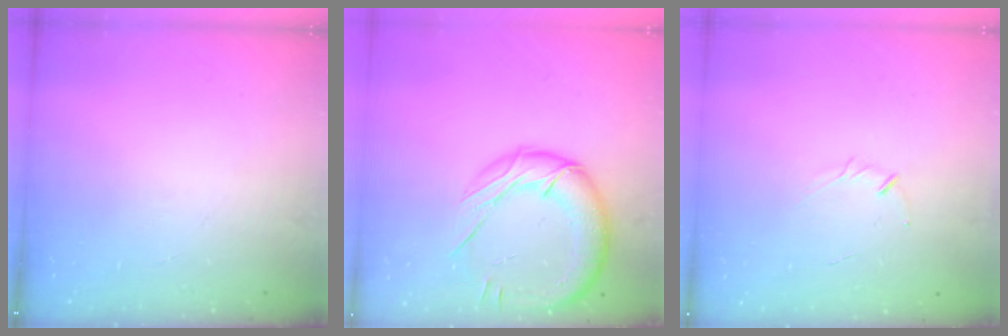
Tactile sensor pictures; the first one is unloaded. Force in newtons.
{"total": 18.0, "press": 17.9, "slide": 2.2}
{"total": 3.1, "press": 3.0, "slide": 0.7}